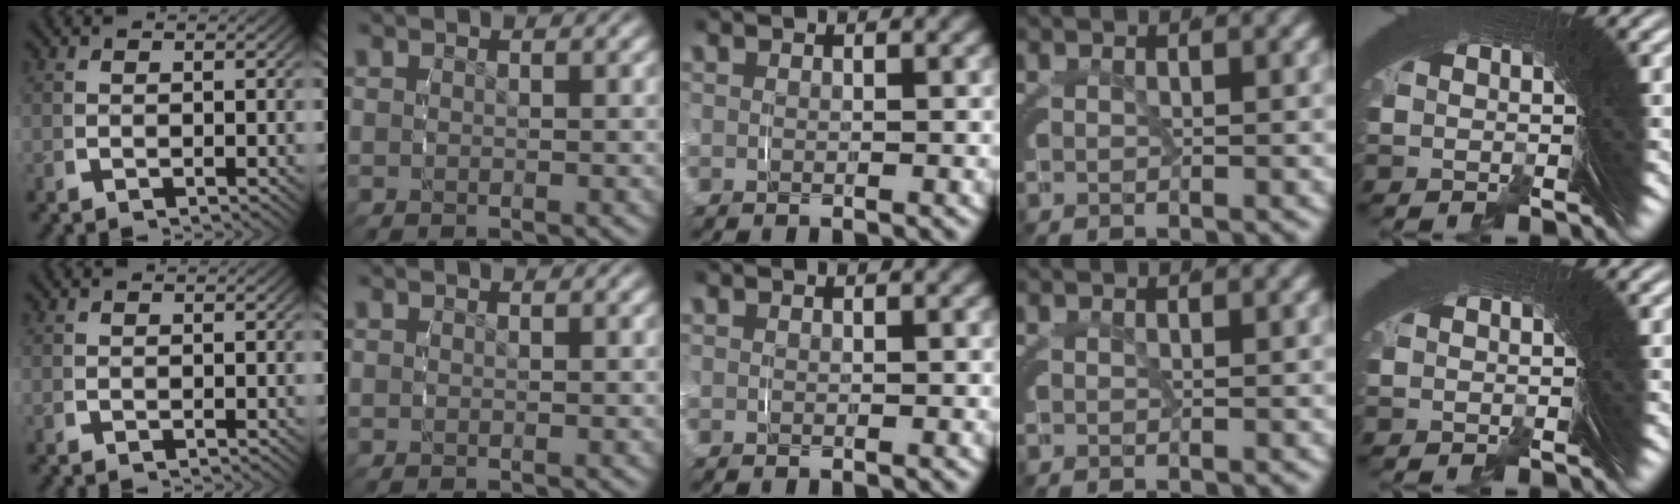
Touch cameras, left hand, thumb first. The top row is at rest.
{}